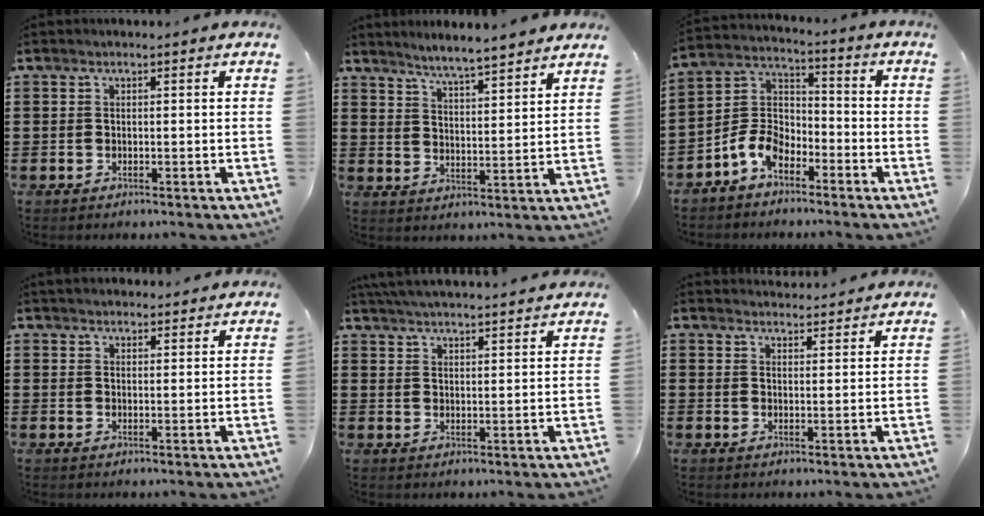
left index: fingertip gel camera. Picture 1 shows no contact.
{"total": 4.4, "force": [4.4, -0.6, 0.6], "torque": [-0.029, -0.027, 0.075]}
{"total": 7.6, "force": [-5.2, 4.3, 3.6], "torque": [-0.099, 0.008, -0.107]}
{"total": 2.1, "force": [2.1, 0.3, 0.0], "torque": [-0.004, 0.000, 0.041]}
{"total": 4.4, "force": [4.3, -0.3, 0.7], "torque": [-0.027, -0.015, 0.079]}
{"total": 2.8, "force": [2.8, 0.1, -0.1], "torque": [0.002, -0.013, 0.052]}